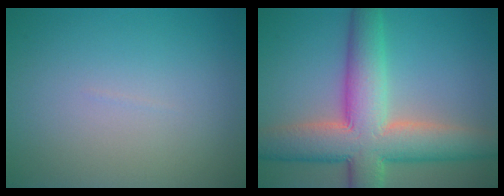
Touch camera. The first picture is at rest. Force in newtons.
{"total": 10.3, "press": 10.2, "slide": 0.6}